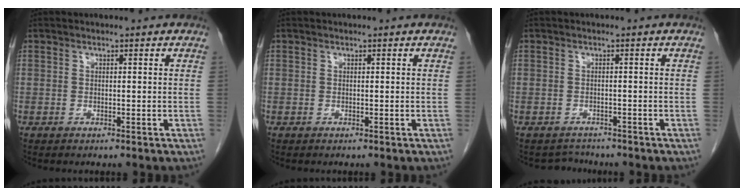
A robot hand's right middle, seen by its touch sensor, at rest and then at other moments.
{"total": 0.0}
{"total": 2.1, "force": [-1.9, 0.7, -0.5], "torque": [0.005, -0.005, -0.028]}